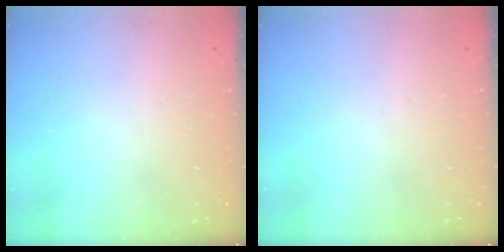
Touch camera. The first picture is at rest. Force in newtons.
{"total": 0.0}